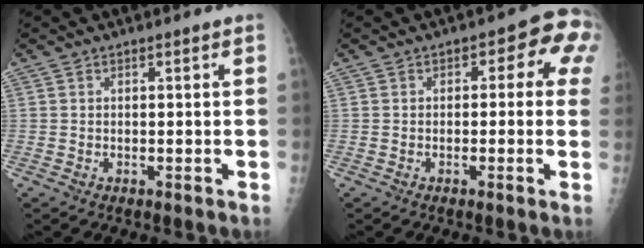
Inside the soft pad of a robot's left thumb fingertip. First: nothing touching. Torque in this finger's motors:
{"motor_torque": [-0.13, 0.05, 0.02, -0.10, 0.06]}